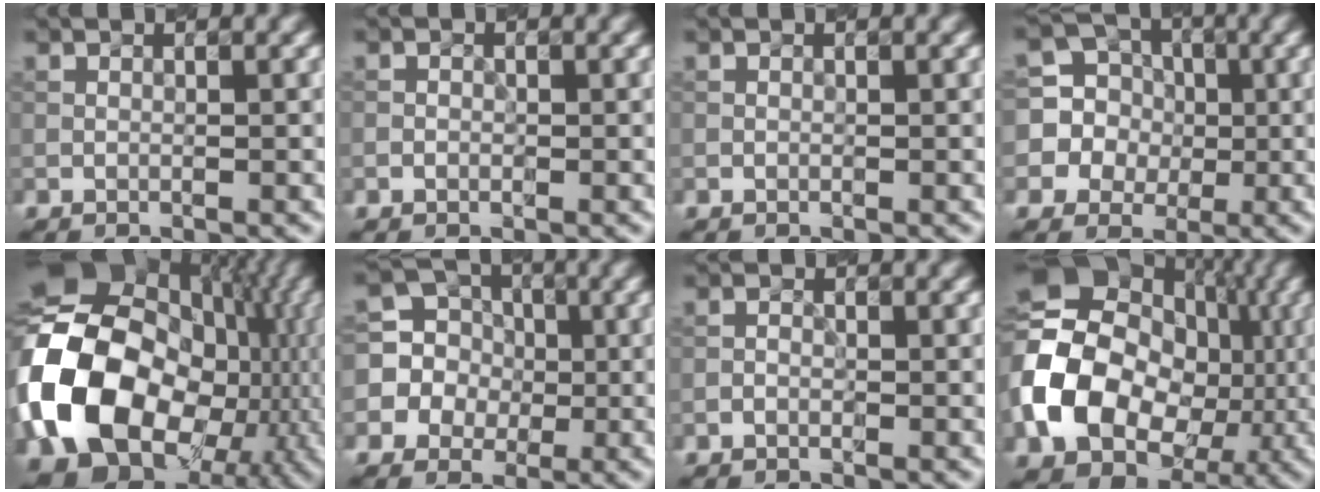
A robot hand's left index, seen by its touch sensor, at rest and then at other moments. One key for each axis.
{"total": 0.5, "fx": -0.2, "fy": 0.5, "fz": 0.2, "tx": -0.004, "ty": -0.001, "tz": -0.005}
{"total": 0.0}
{"total": 8.1, "fx": 1.1, "fy": 7.7, "fz": 2.2, "tx": -0.075, "ty": 0.033, "tz": 0.009}
{"total": 21.4, "fx": -2.6, "fy": 17.2, "fz": 12.5, "tx": -0.286, "ty": -0.012, "tz": -0.040}
{"total": 6.7, "fx": 0.7, "fy": 6.4, "fz": 2.0, "tx": -0.054, "ty": 0.028, "tz": -0.021}
{"total": 0.8, "fx": -0.4, "fy": 0.5, "fz": 0.5, "tx": -0.008, "ty": 0.002, "tz": -0.012}
{"total": 17.5, "fx": -1.4, "fy": 14.5, "fz": 9.7, "tx": -0.206, "ty": -0.012, "tz": -0.032}